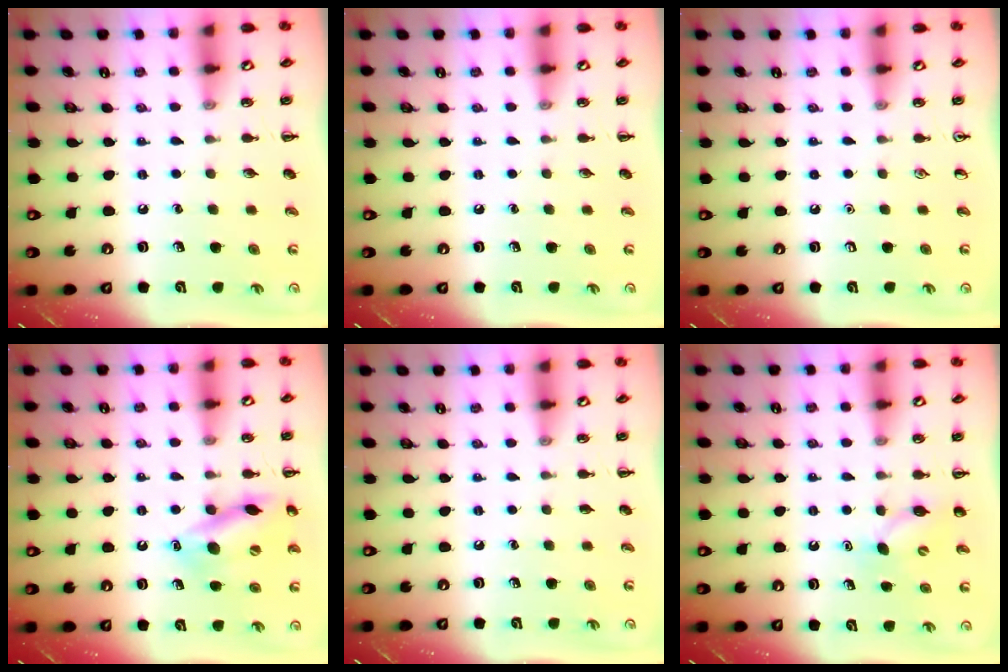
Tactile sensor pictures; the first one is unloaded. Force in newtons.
{"total": 0.0}
{"total": 0.0}
{"total": 14.8, "press": 14.6, "slide": 2.5}
{"total": 0.0}
{"total": 6.8, "press": 6.6, "slide": 1.6}